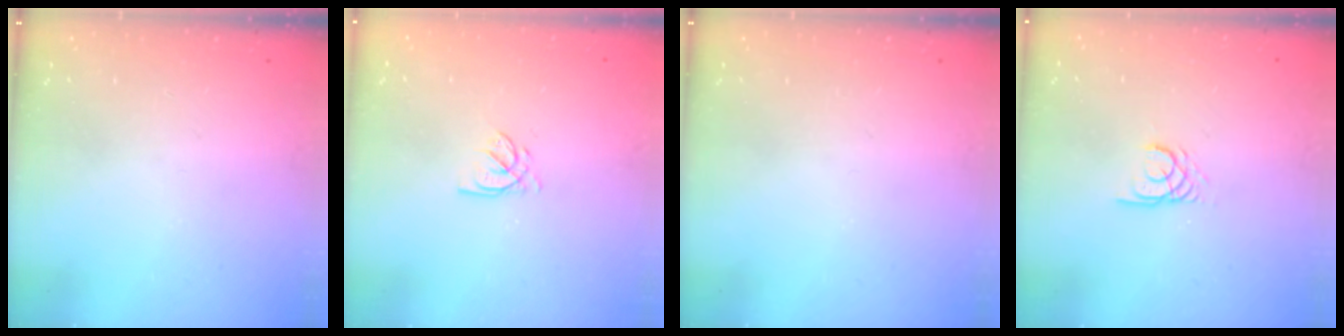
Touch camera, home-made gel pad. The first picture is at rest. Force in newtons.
{"total": 2.3, "press": 2.3, "slide": 0.3}
{"total": 0.0}
{"total": 2.4, "press": 2.4, "slide": 0.2}